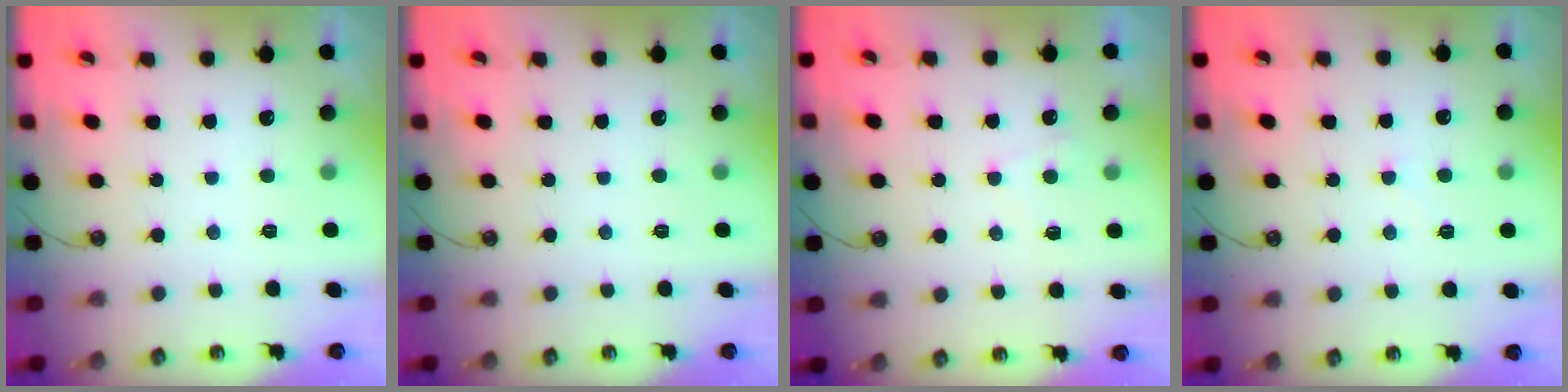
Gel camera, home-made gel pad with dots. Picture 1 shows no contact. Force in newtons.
{"total": 0.0}
{"total": 0.6, "press": 0.3, "slide": 0.6}
{"total": 0.6, "press": 0.1, "slide": 0.5}